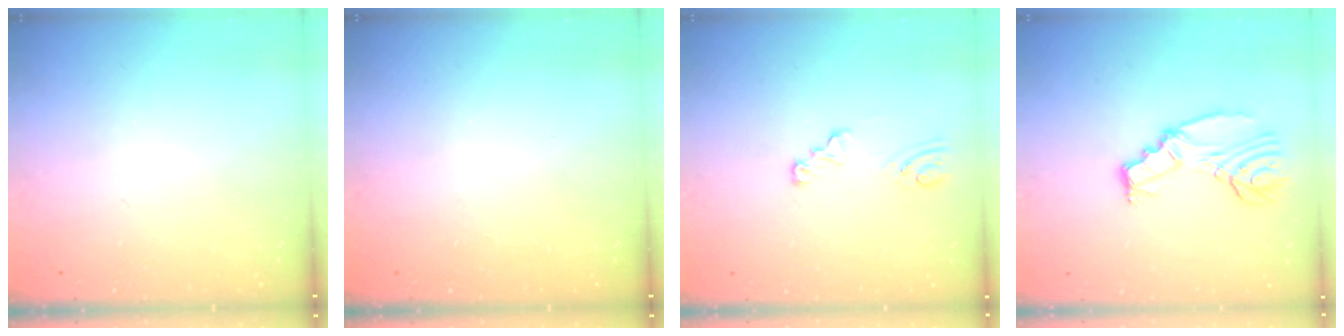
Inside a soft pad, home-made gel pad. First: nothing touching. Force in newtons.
{"total": 0.0}
{"total": 3.0, "press": 3.0, "slide": 0.3}
{"total": 9.6, "press": 9.5, "slide": 1.0}